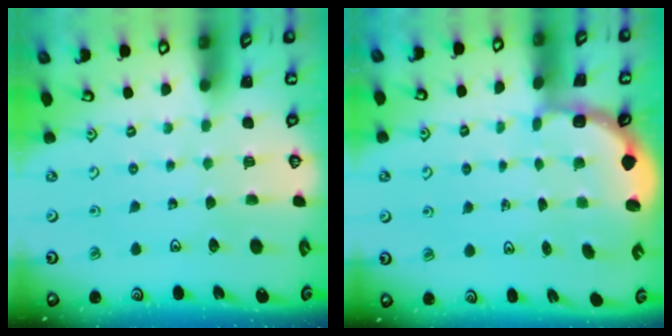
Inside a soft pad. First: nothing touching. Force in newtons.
{"total": 2.5, "press": 1.9, "slide": 1.6}